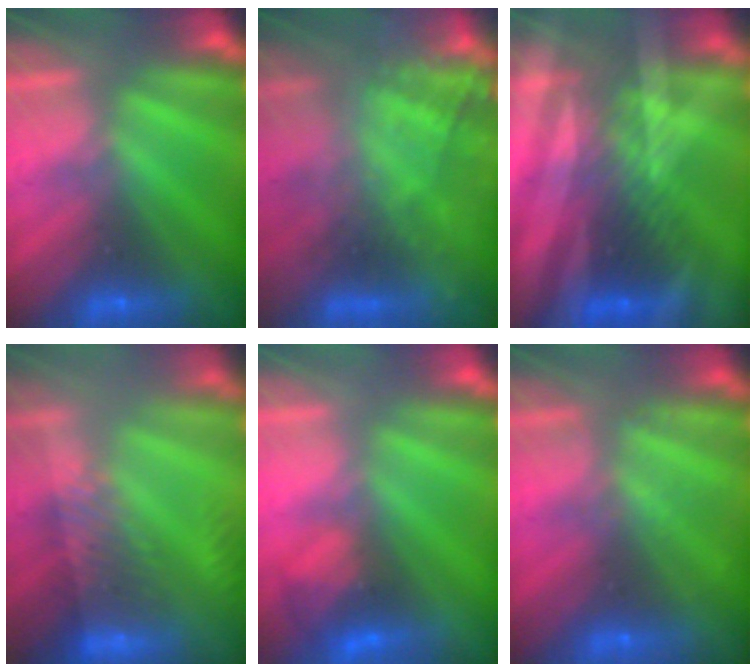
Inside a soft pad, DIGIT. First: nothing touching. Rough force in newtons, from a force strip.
{"total": 8.8}
{"total": 3.1}
{"total": 6.3}
{"total": 2.6}
{"total": 1.9}